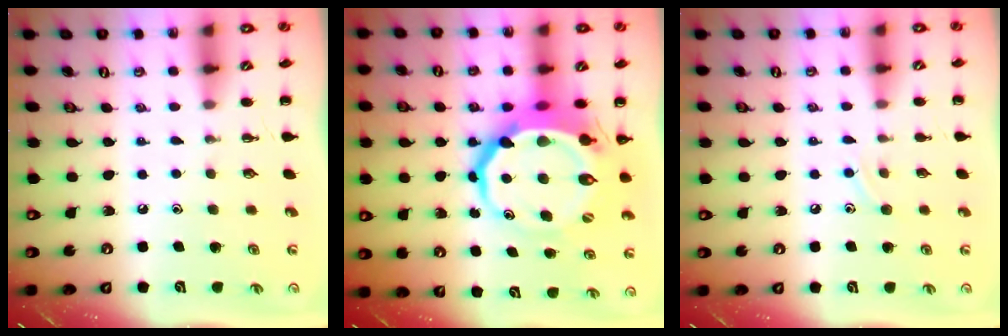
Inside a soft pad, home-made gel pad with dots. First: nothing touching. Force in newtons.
{"total": 13.8, "press": 13.5, "slide": 2.9}
{"total": 7.2, "press": 7.1, "slide": 1.6}